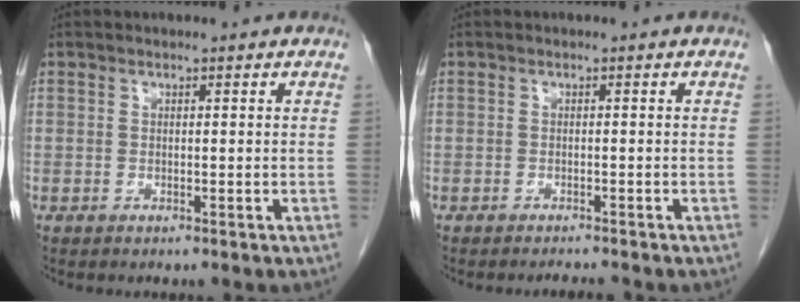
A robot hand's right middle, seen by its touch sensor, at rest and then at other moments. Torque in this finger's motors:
{"motor_torque": [0.01, 0.01, 0.00, 0.00]}